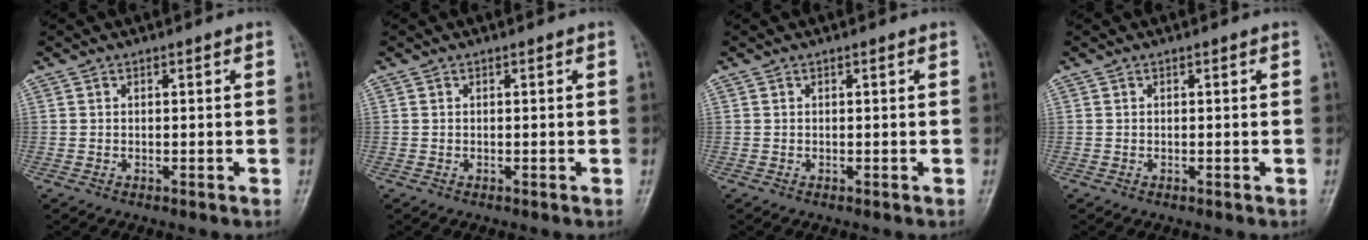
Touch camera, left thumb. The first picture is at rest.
{"total": 0.0}
{"total": 0.0}
{"total": 0.0}